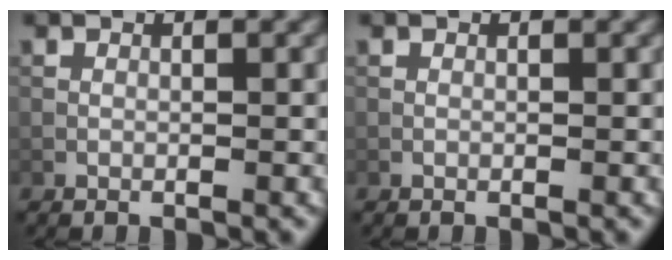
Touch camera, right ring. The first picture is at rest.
{"total": 0.0}